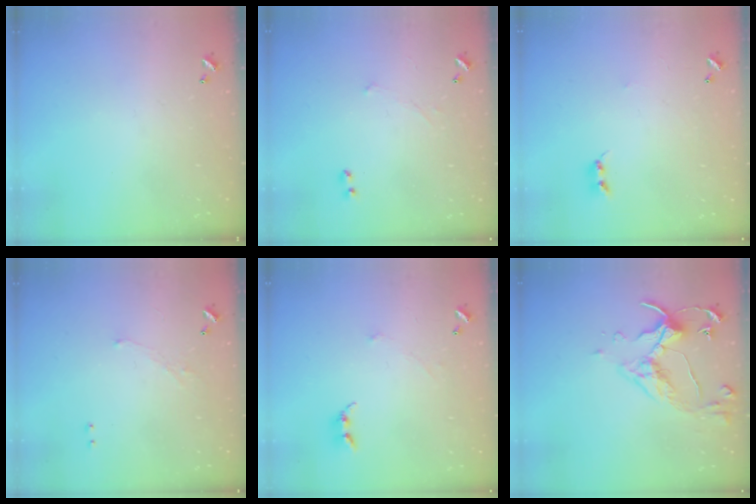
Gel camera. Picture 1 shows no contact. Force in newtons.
{"total": 1.7, "press": 1.7, "slide": 0.4}
{"total": 2.2, "press": 2.2, "slide": 0.4}
{"total": 0.8, "press": 0.6, "slide": 0.5}
{"total": 0.7, "press": 0.6, "slide": 0.5}
{"total": 5.3, "press": 5.2, "slide": 1.0}